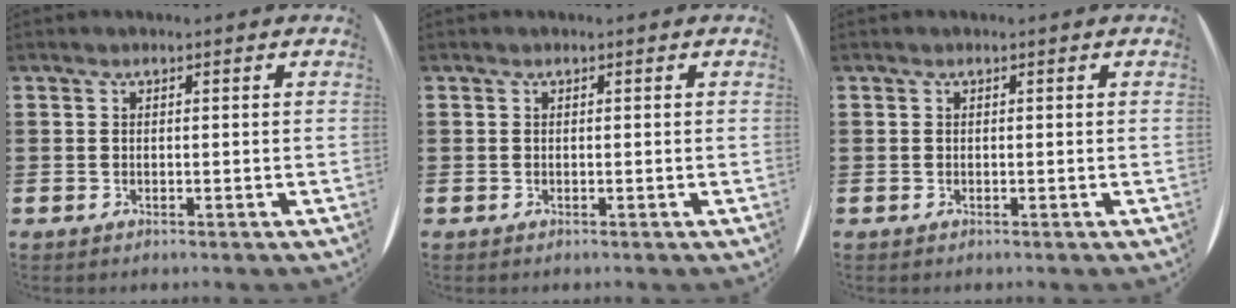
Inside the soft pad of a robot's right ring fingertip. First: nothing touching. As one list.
[{"total": 0.0}, {"total": 0.0}]